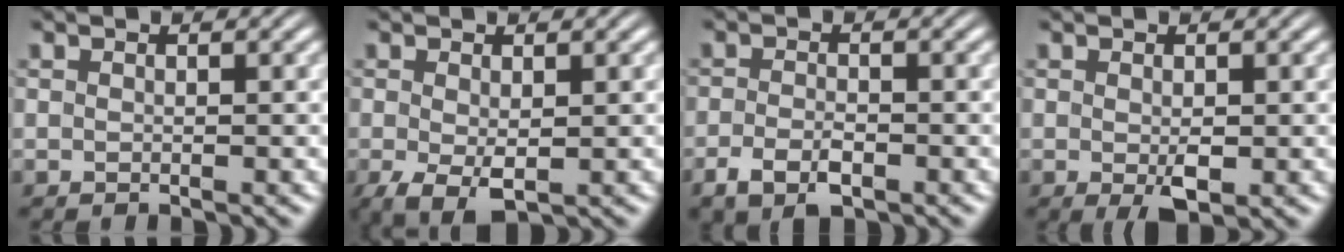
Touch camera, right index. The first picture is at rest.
{"total": 4.6, "force": [-2.1, 2.4, 3.3], "torque": [-0.068, -0.038, -0.013]}
{"total": 3.3, "force": [-2.0, 1.5, 2.1], "torque": [-0.040, -0.010, -0.032]}
{"total": 2.2, "force": [-0.7, 0.8, 1.9], "torque": [-0.035, -0.016, -0.005]}